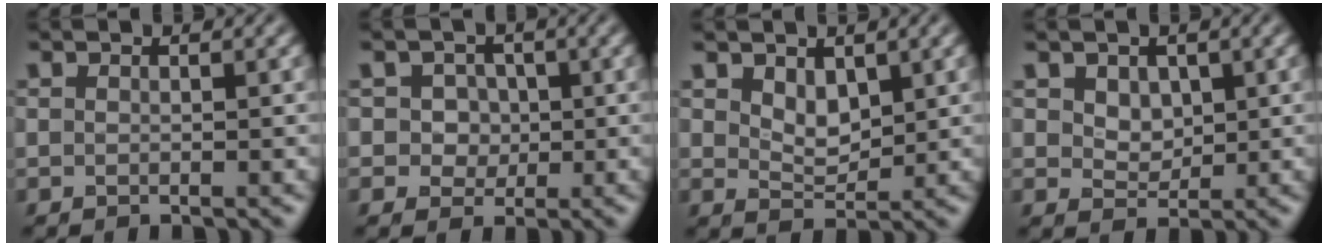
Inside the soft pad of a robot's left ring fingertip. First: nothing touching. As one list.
[{"total": 3.3, "force": [0.8, 2.9, 1.4], "torque": [-0.007, 0.012, 0.002]}, {"total": 2.4, "force": [1.2, 1.4, 1.5], "torque": [-0.030, -0.008, 0.028]}, {"total": 2.3, "force": [1.0, 1.7, 1.2], "torque": [-0.028, -0.009, 0.021]}]